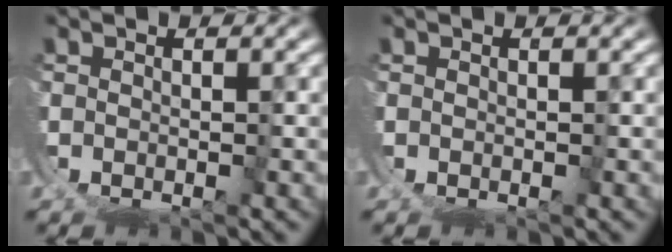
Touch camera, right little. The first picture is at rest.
{"total": 0.0}